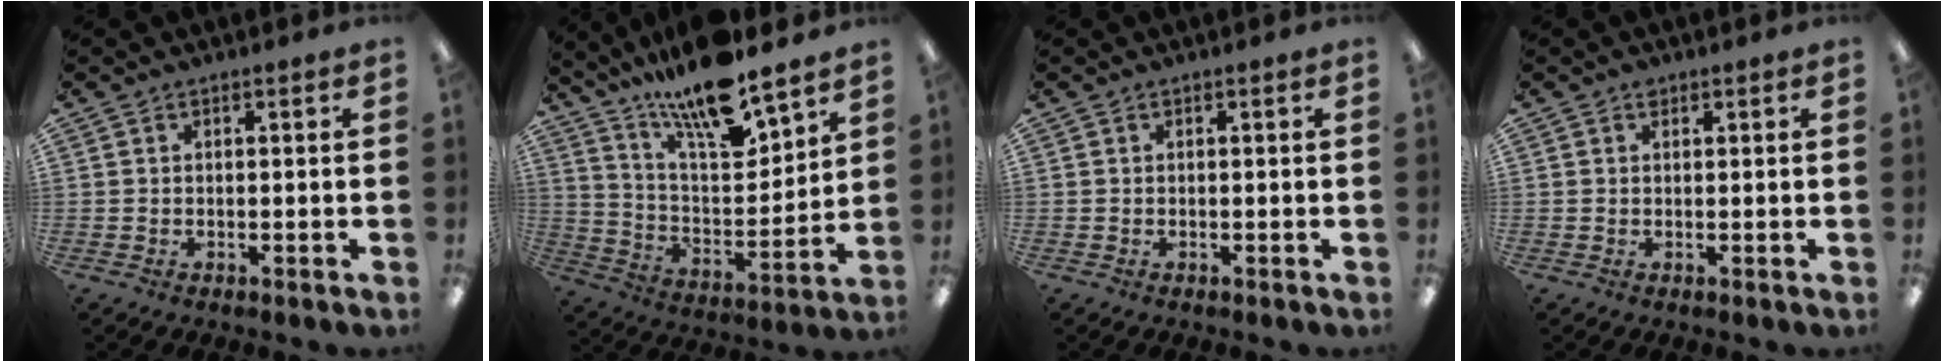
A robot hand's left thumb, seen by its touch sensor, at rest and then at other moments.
{"total": 16.1, "force": [14.0, 2.4, 7.6], "torque": [-0.151, -0.102, 0.239]}
{"total": 0.0}
{"total": 1.2, "force": [0.9, 0.6, 0.4], "torque": [-0.002, -0.003, 0.015]}